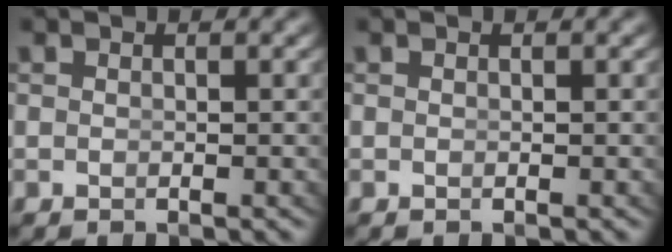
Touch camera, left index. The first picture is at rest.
{"total": 0.0}